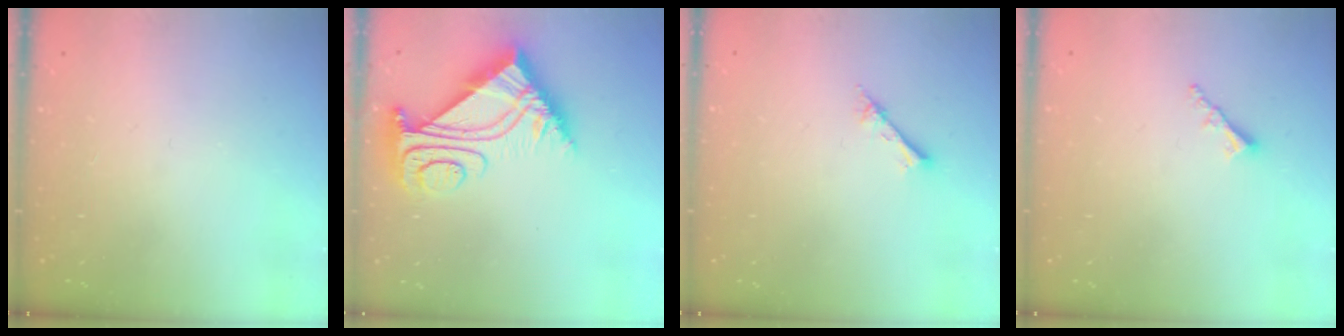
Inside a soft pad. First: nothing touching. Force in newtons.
{"total": 9.5, "press": 9.4, "slide": 1.1}
{"total": 2.4, "press": 2.4, "slide": 0.3}
{"total": 2.3, "press": 2.2, "slide": 0.6}